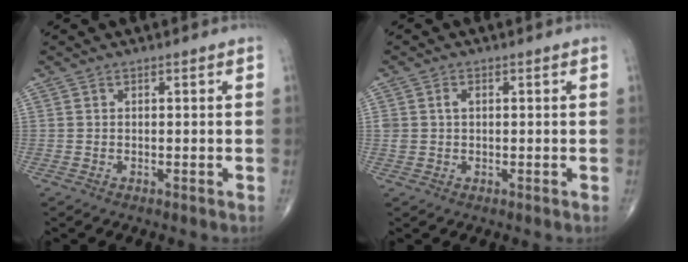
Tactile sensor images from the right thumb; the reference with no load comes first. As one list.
[{"total": 2.1, "force": [0.4, 1.5, 1.3], "torque": [-0.025, 0.006, 0.011]}]